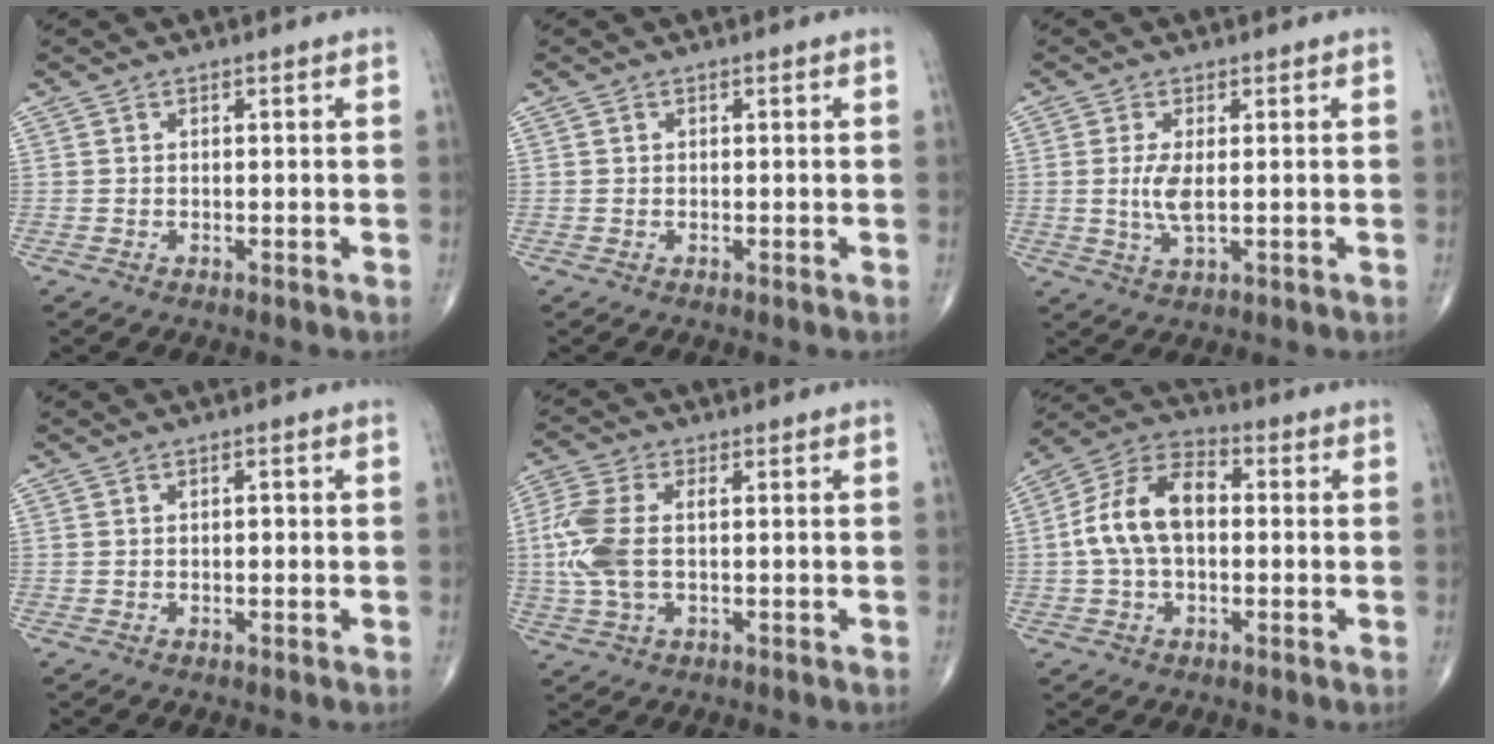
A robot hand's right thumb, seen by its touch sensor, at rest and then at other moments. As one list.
[{"total": 0.0}, {"total": 4.3, "force": [0.2, 1.3, 4.0], "torque": [-0.092, -0.015, 0.007]}, {"total": 0.9, "force": [0.0, 0.4, 0.8], "torque": [-0.010, -0.002, 0.000]}, {"total": 9.2, "force": [0.3, 4.7, 7.9], "torque": [-0.211, 0.010, 0.006]}, {"total": 12.5, "force": [0.4, 7.6, 9.9], "torque": [-0.187, 0.036, -0.005]}]